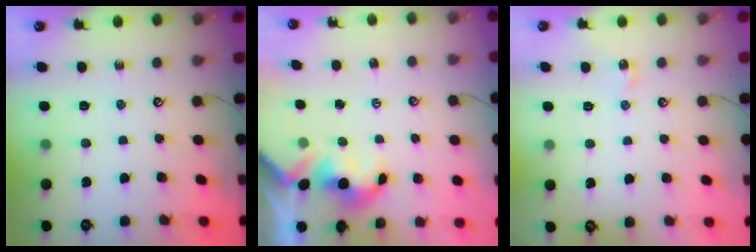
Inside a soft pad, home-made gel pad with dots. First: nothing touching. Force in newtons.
{"total": 1.5, "press": 1.5, "slide": 0.2}
{"total": 2.8, "press": 2.7, "slide": 0.6}